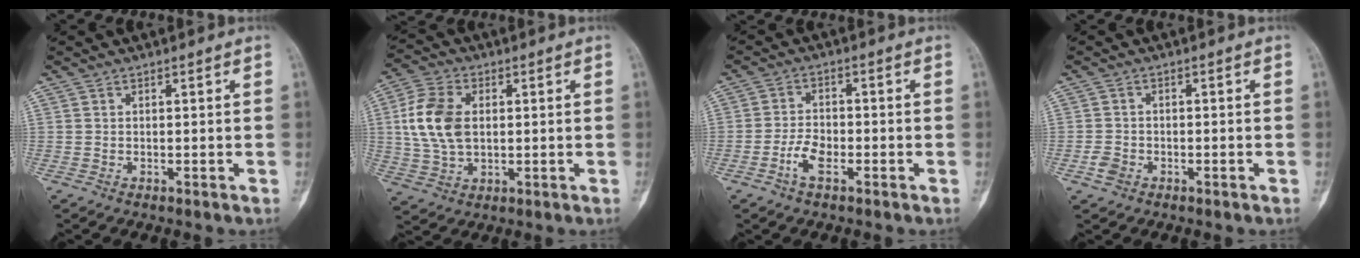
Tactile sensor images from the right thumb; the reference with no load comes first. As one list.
[{"total": 11.5, "force": [1.5, 7.4, 8.7], "torque": [-0.177, 0.005, 0.031]}, {"total": 4.6, "force": [-2.3, 2.3, 3.3], "torque": [-0.061, 0.015, -0.046]}, {"total": 2.4, "force": [-1.2, 1.7, 1.1], "torque": [-0.018, 0.008, -0.022]}]